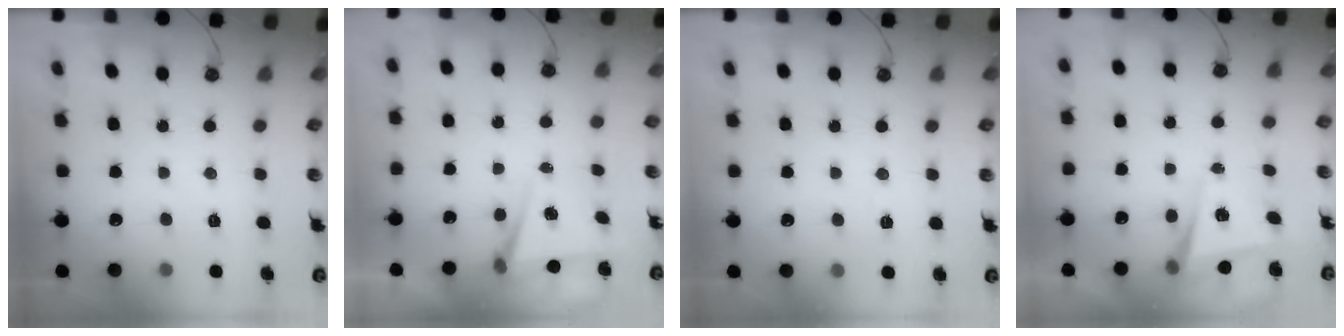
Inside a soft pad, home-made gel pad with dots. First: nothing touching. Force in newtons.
{"total": 6.1, "press": 4.1, "slide": 4.4}
{"total": 2.9, "press": 2.2, "slide": 1.9}
{"total": 5.9, "press": 5.7, "slide": 1.5}